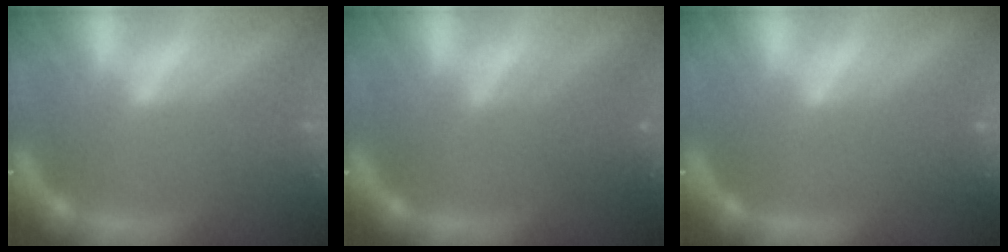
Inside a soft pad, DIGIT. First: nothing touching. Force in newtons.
{"total": 2.5}
{"total": 0.0}